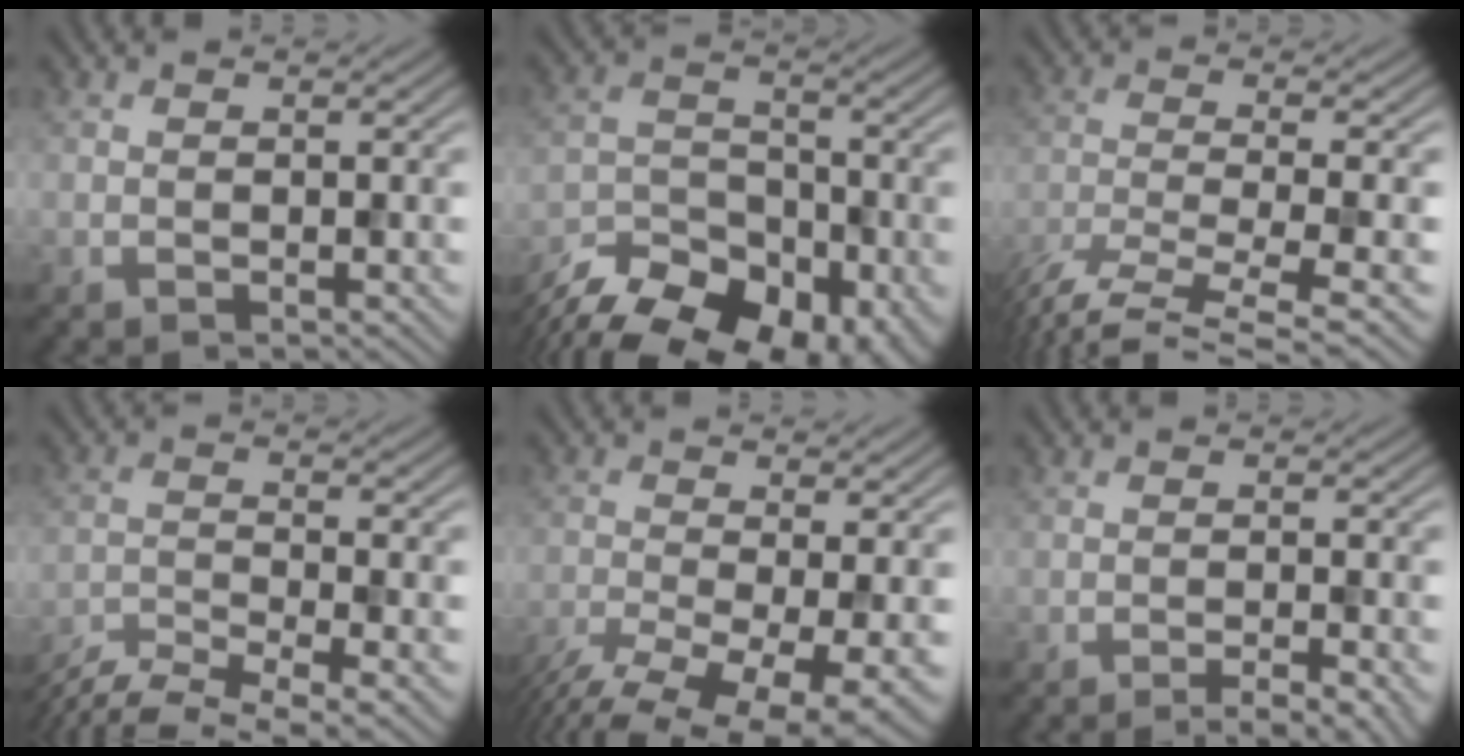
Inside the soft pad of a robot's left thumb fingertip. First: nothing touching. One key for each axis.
{"total": 15.6, "fx": -12.2, "fy": 7.5, "fz": 6.2, "tx": -0.126, "ty": -0.034, "tz": -0.179}
{"total": 8.9, "fx": -6.1, "fy": 2.0, "fz": 6.2, "tx": -0.125, "ty": -0.019, "tz": -0.108}
{"total": 8.0, "fx": -6.6, "fy": 1.4, "fz": 4.4, "tx": -0.089, "ty": -0.011, "tz": -0.121}
{"total": 10.6, "fx": -6.2, "fy": 3.4, "fz": 8.0, "tx": -0.163, "ty": -0.027, "tz": -0.094}
{"total": 4.3, "fx": -2.7, "fy": 0.7, "fz": 3.2, "tx": -0.040, "ty": 0.008, "tz": -0.046}